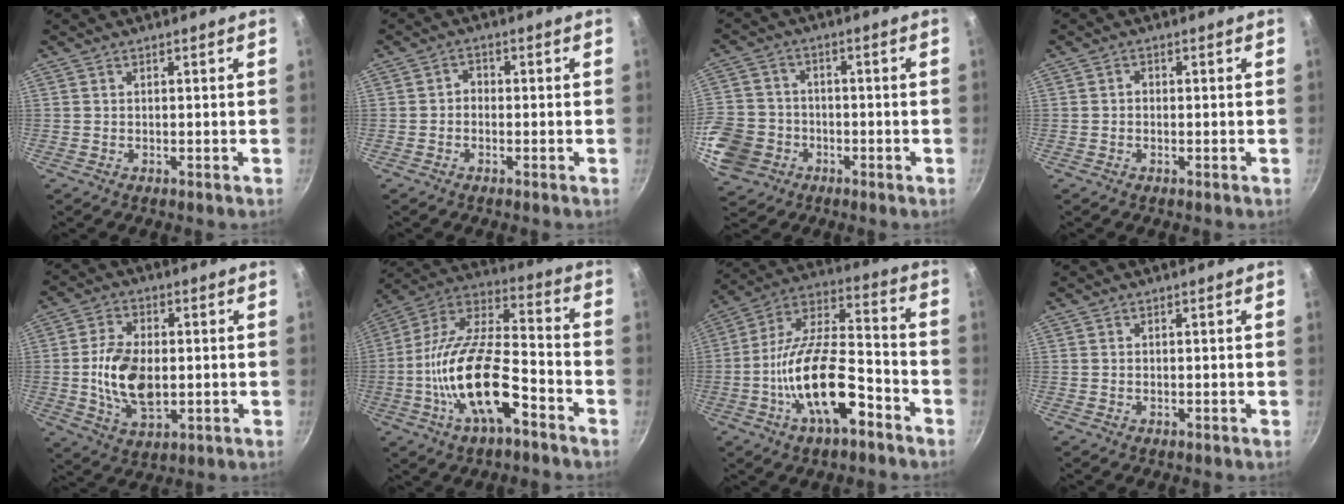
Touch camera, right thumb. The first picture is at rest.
{"total": 1.9, "force": [-0.6, 1.5, 0.9], "torque": [-0.008, 0.012, -0.016]}
{"total": 14.6, "force": [-4.9, 12.2, 6.3], "torque": [-0.143, 0.035, -0.097]}
{"total": 1.0, "force": [-0.2, 0.9, 0.5], "torque": [-0.010, 0.006, -0.005]}
{"total": 11.8, "force": [-0.5, 7.0, 9.5], "torque": [-0.169, 0.000, -0.009]}
{"total": 20.1, "force": [-7.6, 8.2, 16.7], "torque": [-0.301, 0.049, -0.157]}
{"total": 18.9, "force": [-7.8, 7.8, 15.3], "torque": [-0.254, 0.053, -0.151]}
{"total": 0.0}